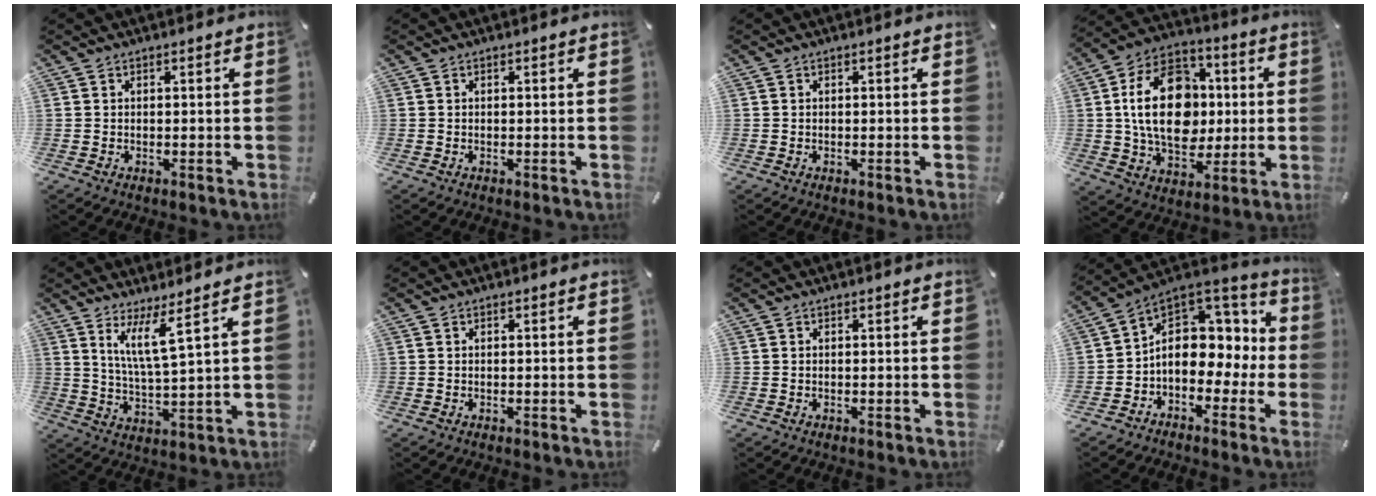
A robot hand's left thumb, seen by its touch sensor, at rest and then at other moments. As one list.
[{"total": 0.0}, {"total": 0.0}, {"total": 21.3, "force": [0.9, 15.3, 14.7], "torque": [-0.270, 0.008, 0.012]}, {"total": 8.4, "force": [5.4, 0.4, 6.4], "torque": [-0.133, -0.020, 0.091]}, {"total": 0.0}, {"total": 0.0}, {"total": 12.4, "force": [0.4, 9.9, 7.5], "torque": [-0.122, -0.014, 0.007]}]